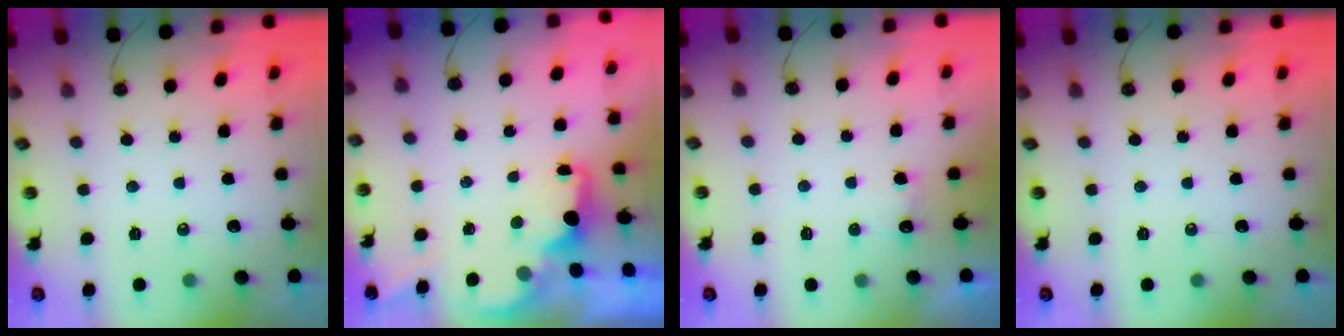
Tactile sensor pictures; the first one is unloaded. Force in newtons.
{"total": 1.6, "press": 1.4, "slide": 0.8}
{"total": 2.9, "press": 2.7, "slide": 0.9}
{"total": 0.0}